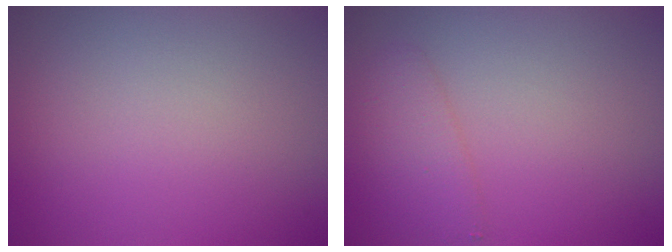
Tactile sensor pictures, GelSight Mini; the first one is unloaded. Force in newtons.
{"total": 2.3, "press": 2.3, "slide": 0.1}